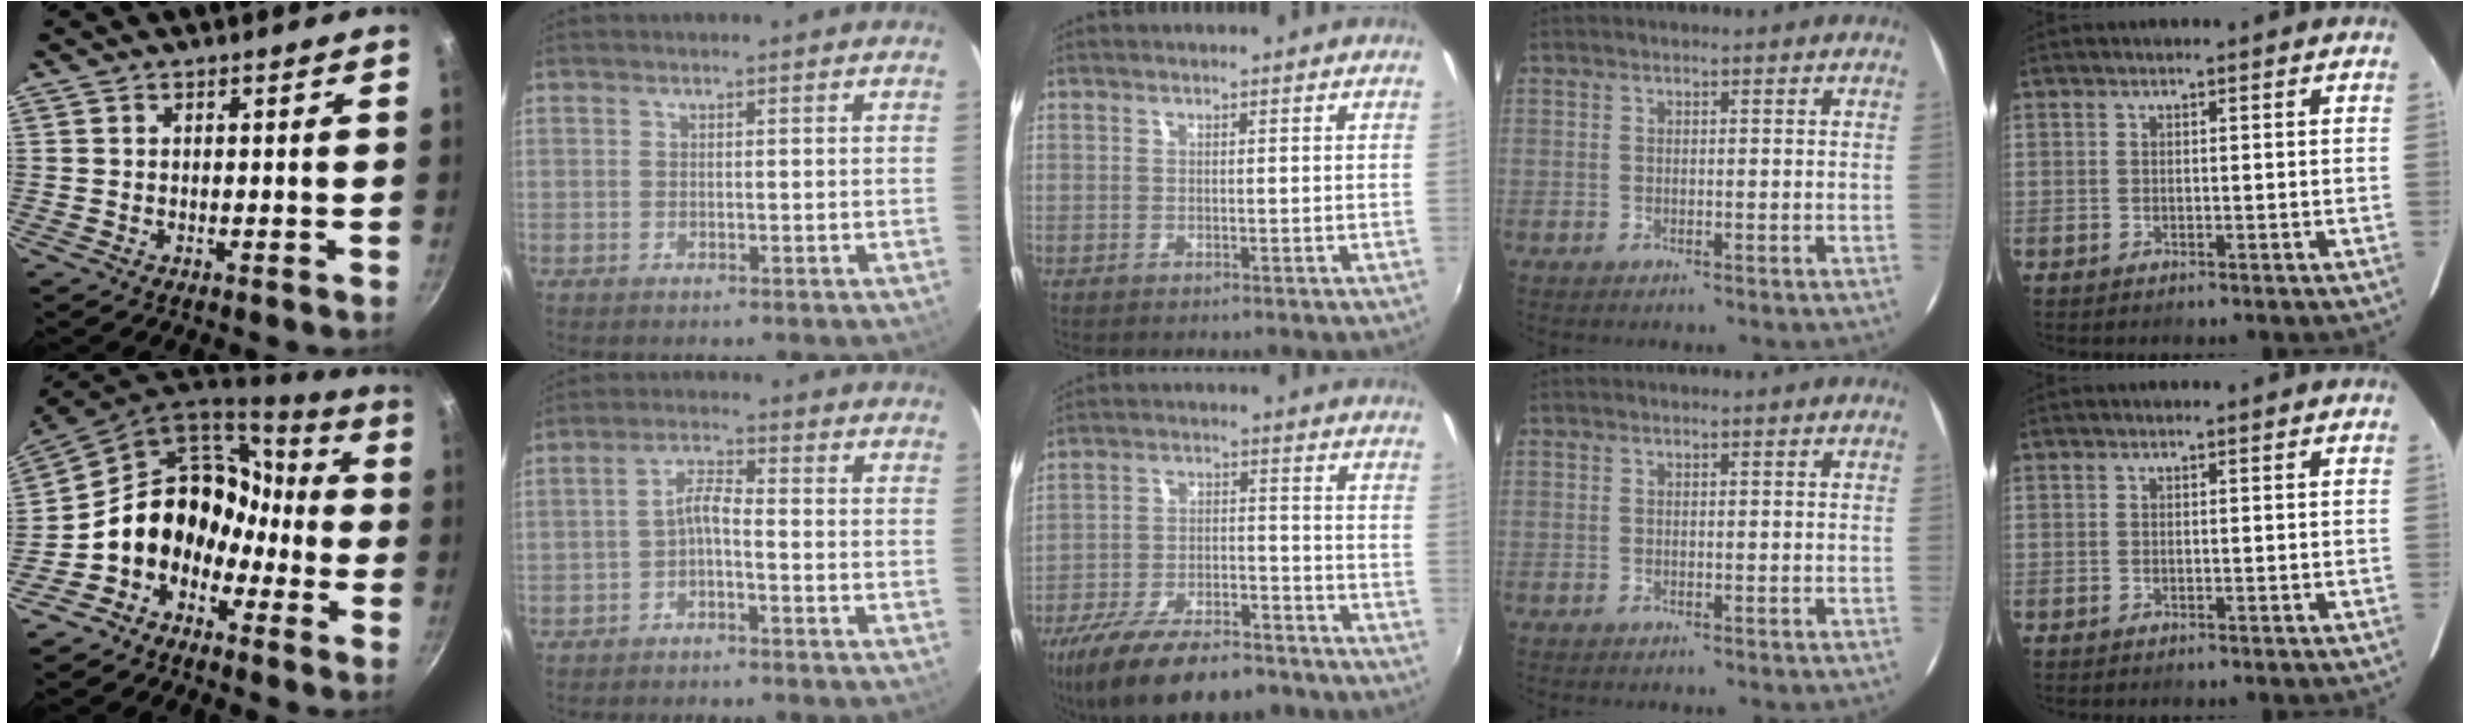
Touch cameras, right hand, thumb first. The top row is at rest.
{"thumb": {"total": 15.8, "force": [-5.4, 12.6, 7.9], "torque": [-0.085, 0.086, -0.107]}, "index": {"total": 3.2, "force": [-1.9, 0.6, 2.5], "torque": [-0.058, 0.012, -0.035]}, "middle": {"total": 19.9, "force": [-15.1, 7.2, 10.9], "torque": [-0.215, -0.026, -0.235]}}